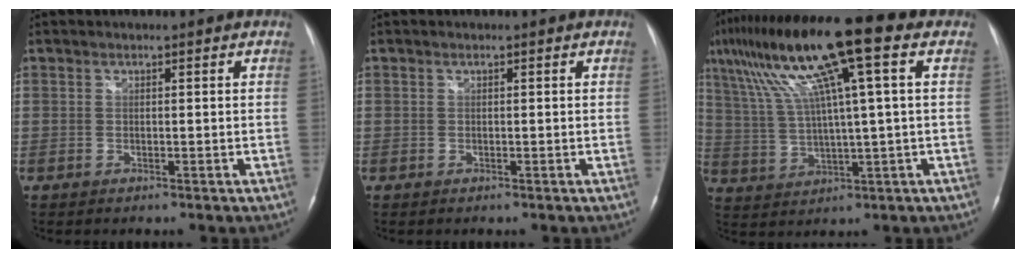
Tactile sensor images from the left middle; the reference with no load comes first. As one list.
[{"total": 0.0}, {"total": 17.6, "force": [8.0, 0.5, 15.7], "torque": [-0.282, 0.045, 0.137]}]